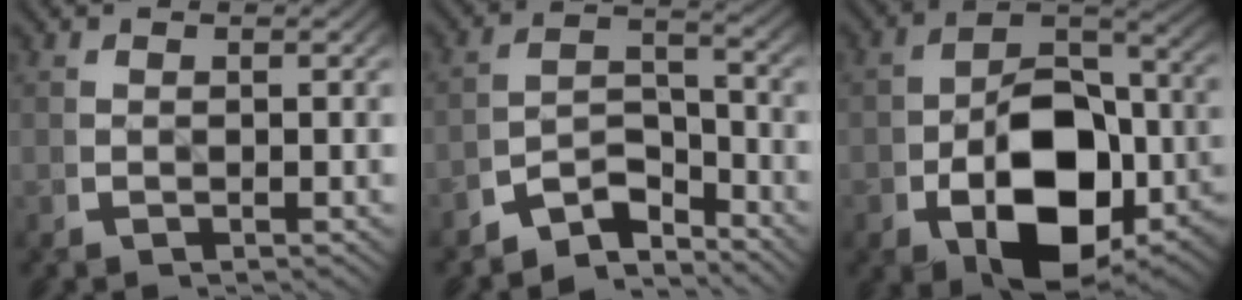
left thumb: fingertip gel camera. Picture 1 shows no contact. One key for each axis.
{"total": 6.8, "fx": -4.1, "fy": 3.8, "fz": 3.8, "tx": -0.061, "ty": -0.027, "tz": -0.066}
{"total": 15.2, "fx": -3.2, "fy": 9.2, "fz": 11.6, "tx": -0.202, "ty": -0.054, "tz": -0.025}